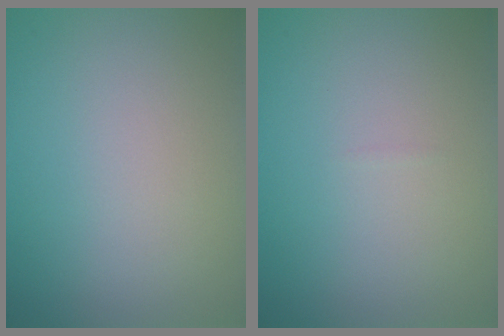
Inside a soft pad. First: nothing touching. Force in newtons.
{"total": 0.0}